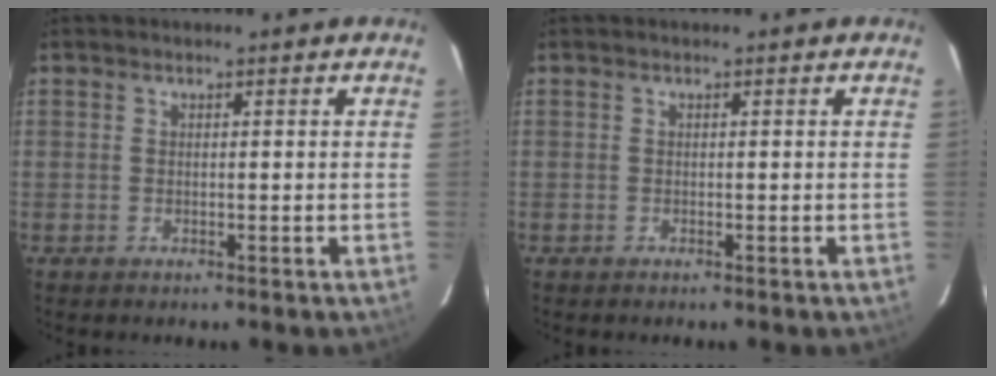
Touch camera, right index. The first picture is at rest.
{"total": 0.0}